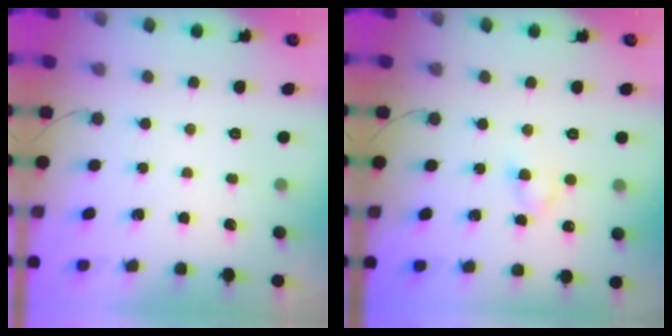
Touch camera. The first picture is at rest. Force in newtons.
{"total": 3.3, "press": 3.1, "slide": 1.2}